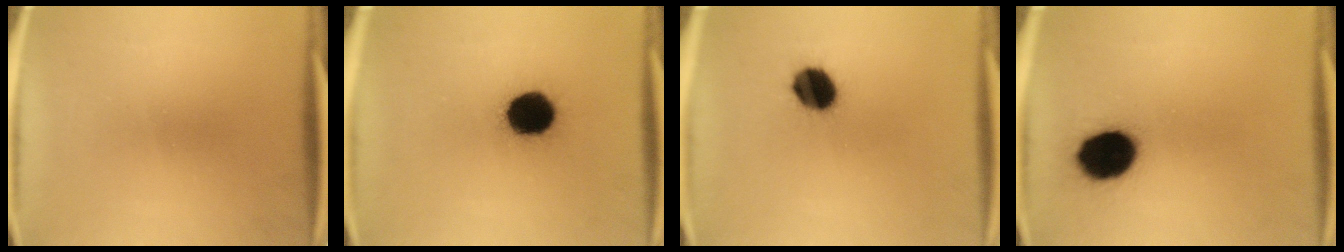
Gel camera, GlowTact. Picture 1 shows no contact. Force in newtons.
{"total": 14.5}
{"total": 9.6}
{"total": 13.9}